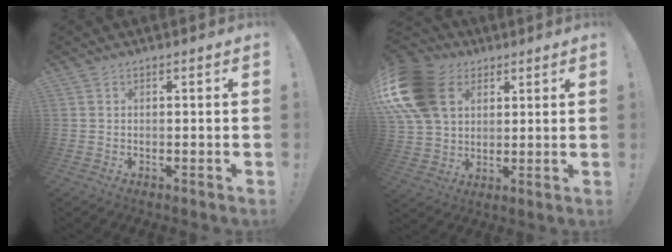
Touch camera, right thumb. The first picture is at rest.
{"total": 20.4, "force": [6.7, 15.1, 12.0], "torque": [-0.231, -0.017, 0.126]}